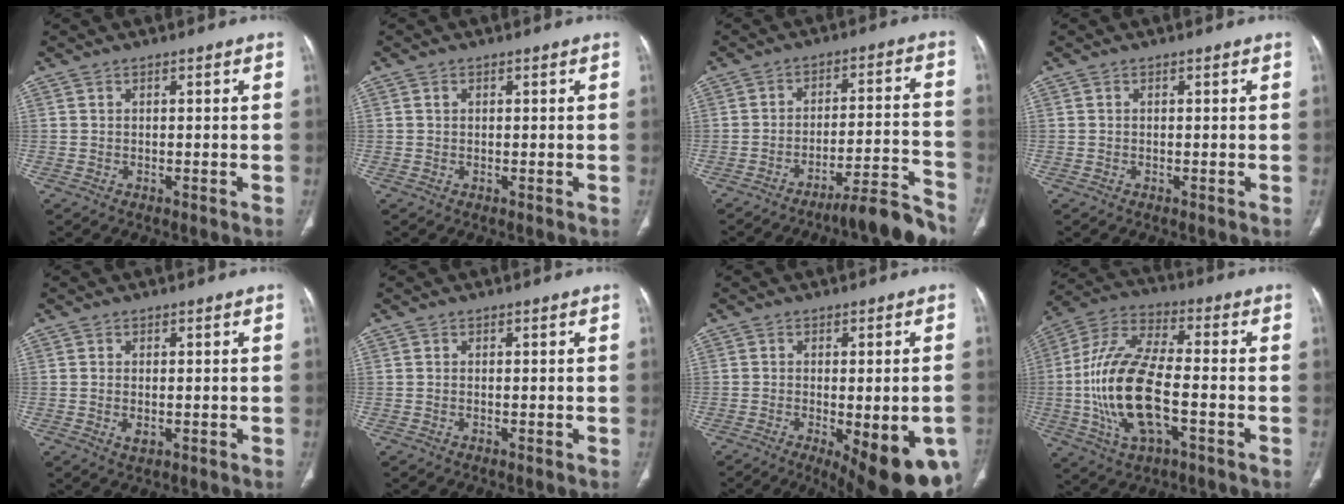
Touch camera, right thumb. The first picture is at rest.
{"total": 0.7, "force": [0.2, 0.6, 0.3], "torque": [-0.006, 0.002, 0.005]}
{"total": 9.8, "force": [-8.8, 0.4, 4.3], "torque": [-0.041, 0.087, -0.134]}
{"total": 0.0}
{"total": 2.4, "force": [-0.4, 1.4, 1.9], "torque": [-0.040, -0.005, -0.003]}
{"total": 0.0}
{"total": 17.6, "force": [-6.9, 5.8, 15.1], "torque": [-0.149, -0.007, -0.079]}
{"total": 19.0, "force": [-3.6, 8.3, 16.7], "torque": [-0.344, 0.024, -0.065]}